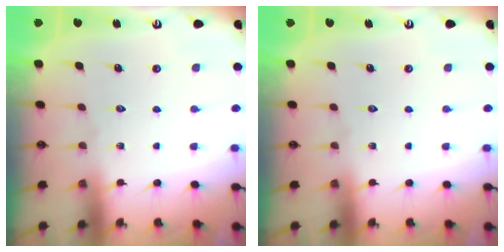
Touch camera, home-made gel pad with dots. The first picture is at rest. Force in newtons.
{"total": 0.0}